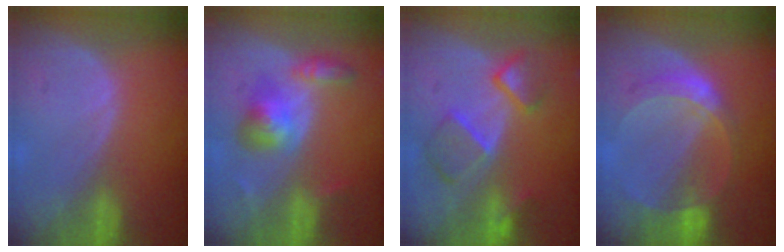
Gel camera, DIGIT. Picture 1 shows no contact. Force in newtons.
{"total": 5.7, "press": 5.6, "slide": 1.1}
{"total": 6.9, "press": 6.7, "slide": 1.6}
{"total": 7.1, "press": 6.2, "slide": 3.4}